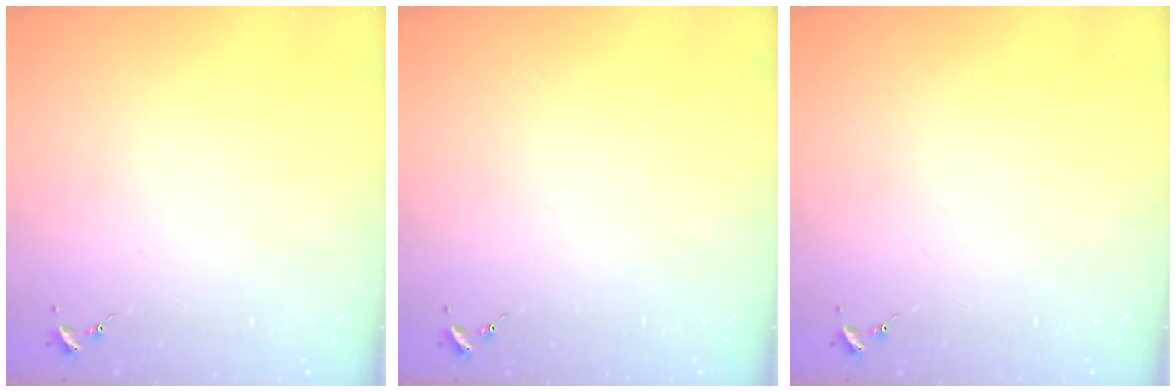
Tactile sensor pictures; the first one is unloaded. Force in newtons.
{"total": 0.0}
{"total": 0.0}